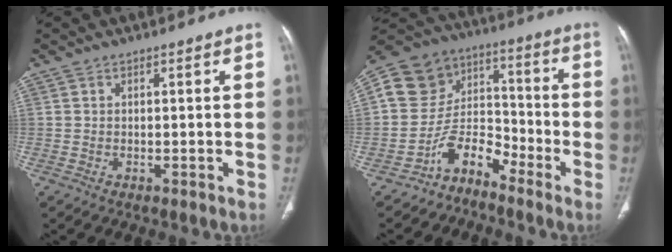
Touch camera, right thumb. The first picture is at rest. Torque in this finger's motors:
{"motor_torque": [1.13, 2.00, 0.93, -1.06, 0.14]}